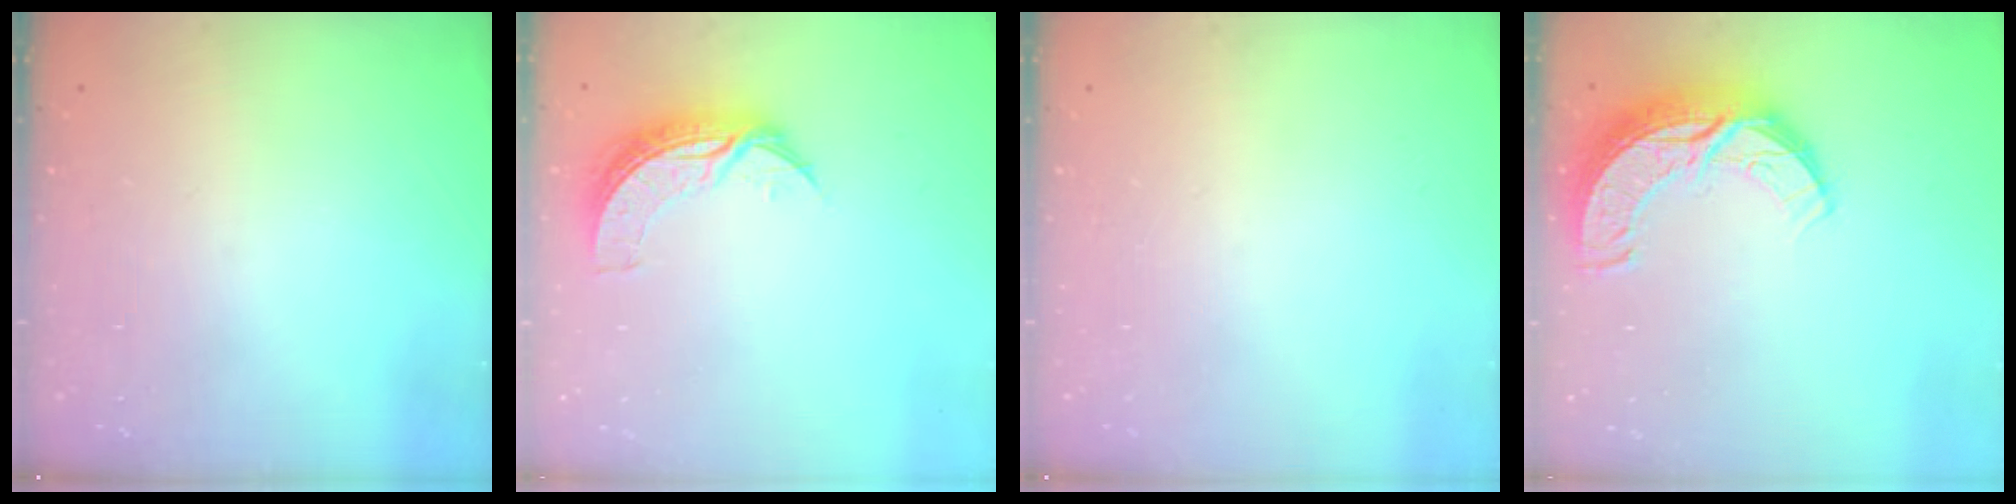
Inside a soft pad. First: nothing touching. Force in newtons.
{"total": 7.9, "press": 7.9, "slide": 0.3}
{"total": 0.0}
{"total": 11.4, "press": 11.4, "slide": 0.8}